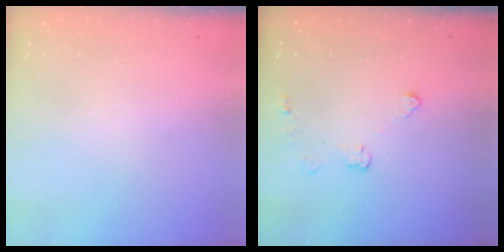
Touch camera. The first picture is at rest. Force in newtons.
{"total": 4.1, "press": 4.1, "slide": 0.4}